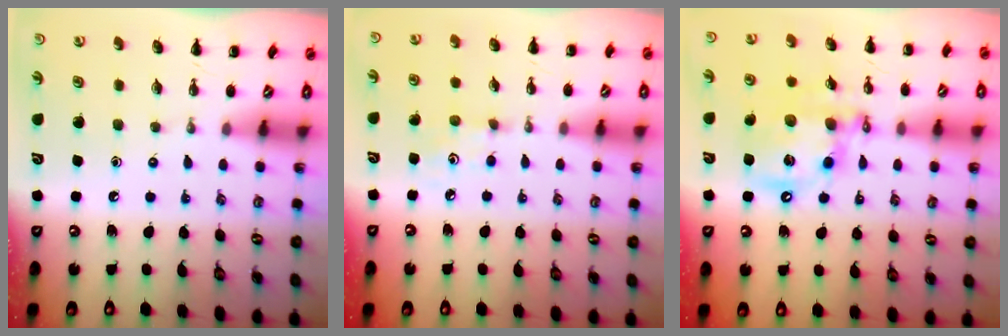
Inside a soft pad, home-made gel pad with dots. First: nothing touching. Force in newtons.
{"total": 3.9, "press": 3.8, "slide": 1.2}
{"total": 15.1, "press": 14.7, "slide": 3.3}